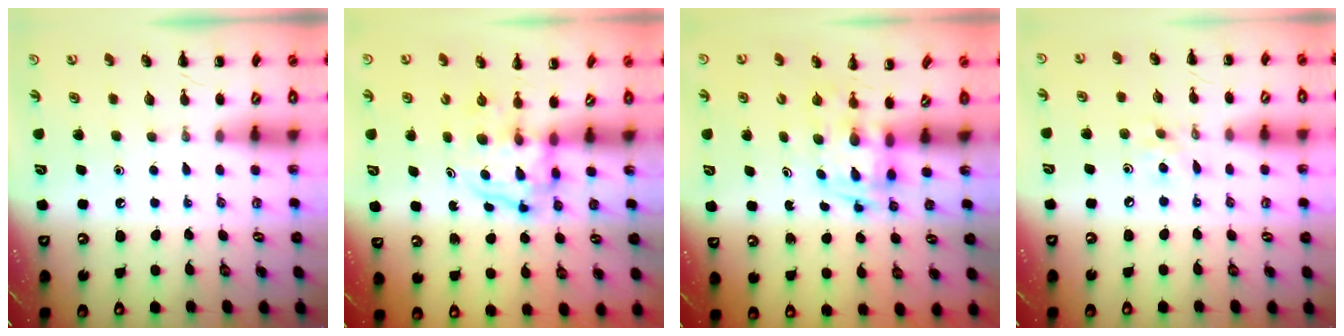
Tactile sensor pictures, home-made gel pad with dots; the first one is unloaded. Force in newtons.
{"total": 4.0, "press": 4.0, "slide": 0.3}
{"total": 2.8, "press": 2.7, "slide": 0.7}
{"total": 3.7, "press": 3.6, "slide": 0.8}